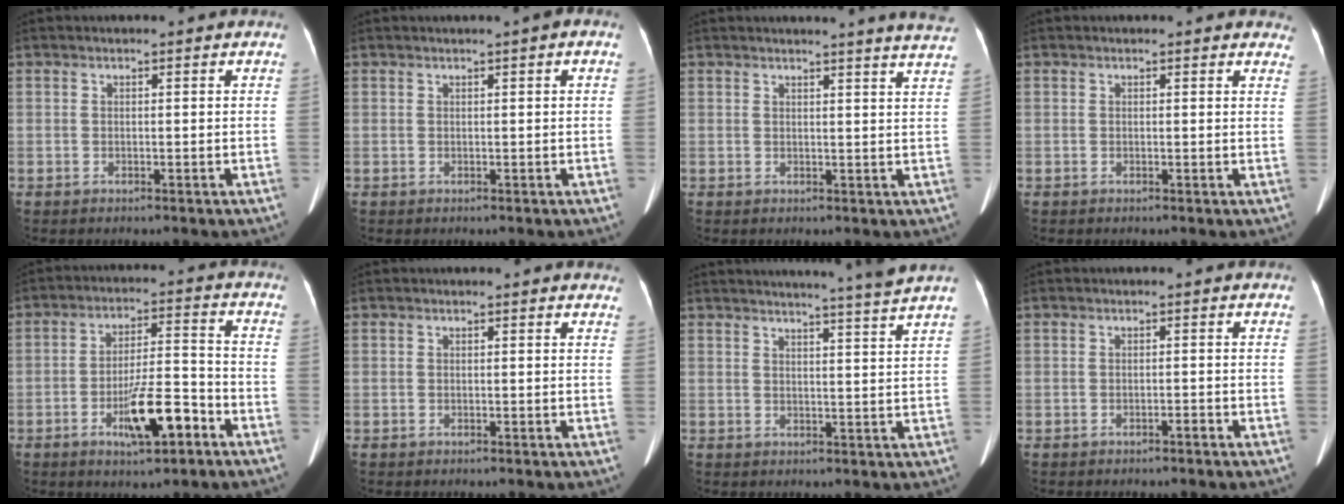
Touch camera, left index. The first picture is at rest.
{"total": 0.9, "force": [0.3, 0.0, 0.8], "torque": [-0.013, 0.003, 0.004]}
{"total": 7.9, "force": [7.4, -1.2, 2.6], "torque": [-0.027, -0.033, 0.060]}
{"total": 3.4, "force": [3.1, 1.1, 0.8], "torque": [0.008, -0.006, 0.008]}
{"total": 9.6, "force": [-4.7, 2.1, 8.1], "torque": [-0.147, 0.005, -0.074]}
{"total": 2.1, "force": [2.0, 0.5, 0.5], "torque": [-0.005, -0.003, 0.002]}
{"total": 9.8, "force": [8.9, -2.6, 3.1], "torque": [-0.042, -0.032, 0.104]}
{"total": 0.7, "force": [-0.6, 0.0, 0.4], "torque": [-0.006, 0.001, -0.008]}